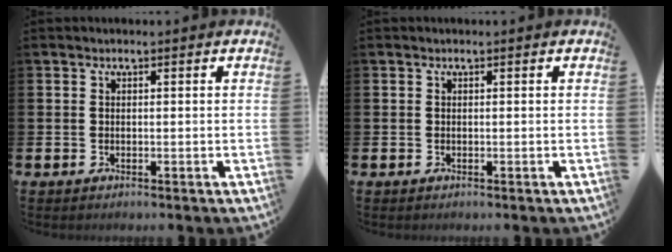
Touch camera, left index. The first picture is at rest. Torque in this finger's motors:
{"motor_torque": [-0.04, -0.02, 0.00, 0.00]}